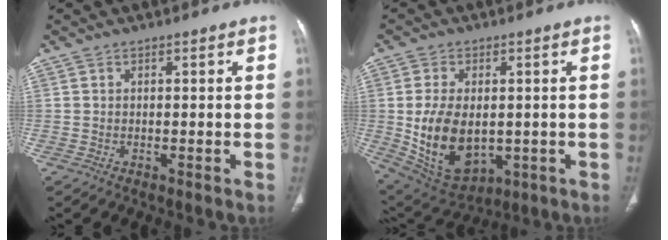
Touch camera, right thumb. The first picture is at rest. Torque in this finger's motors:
{"motor_torque": [-0.16, 1.20, 0.79, 0.88, 0.14]}